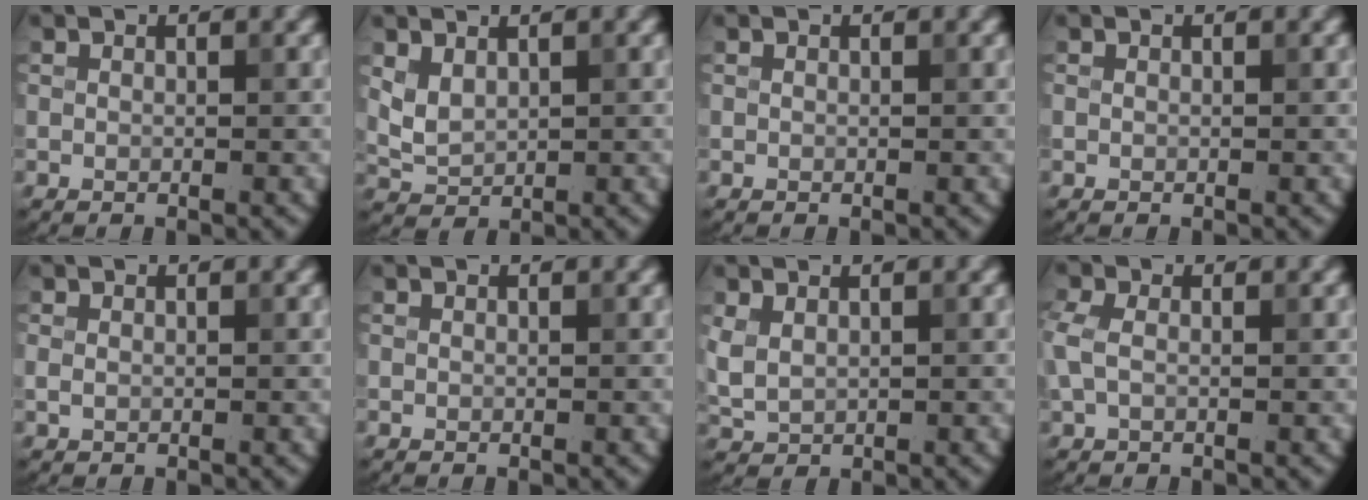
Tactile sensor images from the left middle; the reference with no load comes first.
{"total": 2.0, "force": [0.9, 1.3, 1.2], "torque": [-0.032, -0.002, 0.028]}
{"total": 0.0}
{"total": 0.0}
{"total": 0.8, "force": [0.0, 0.6, 0.5], "torque": [-0.012, 0.005, 0.002]}
{"total": 0.0}
{"total": 2.4, "force": [0.6, 1.7, 1.6], "torque": [-0.043, 0.001, 0.023]}
{"total": 2.3, "force": [-0.1, 1.5, 1.7], "torque": [-0.045, 0.008, -0.005]}